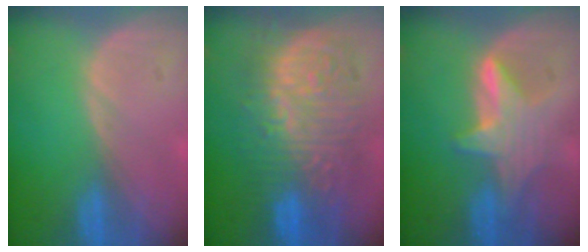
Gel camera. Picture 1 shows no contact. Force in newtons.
{"total": 13.2, "press": 13.2, "slide": 1.4}
{"total": 6.0, "press": 6.0, "slide": 0.7}